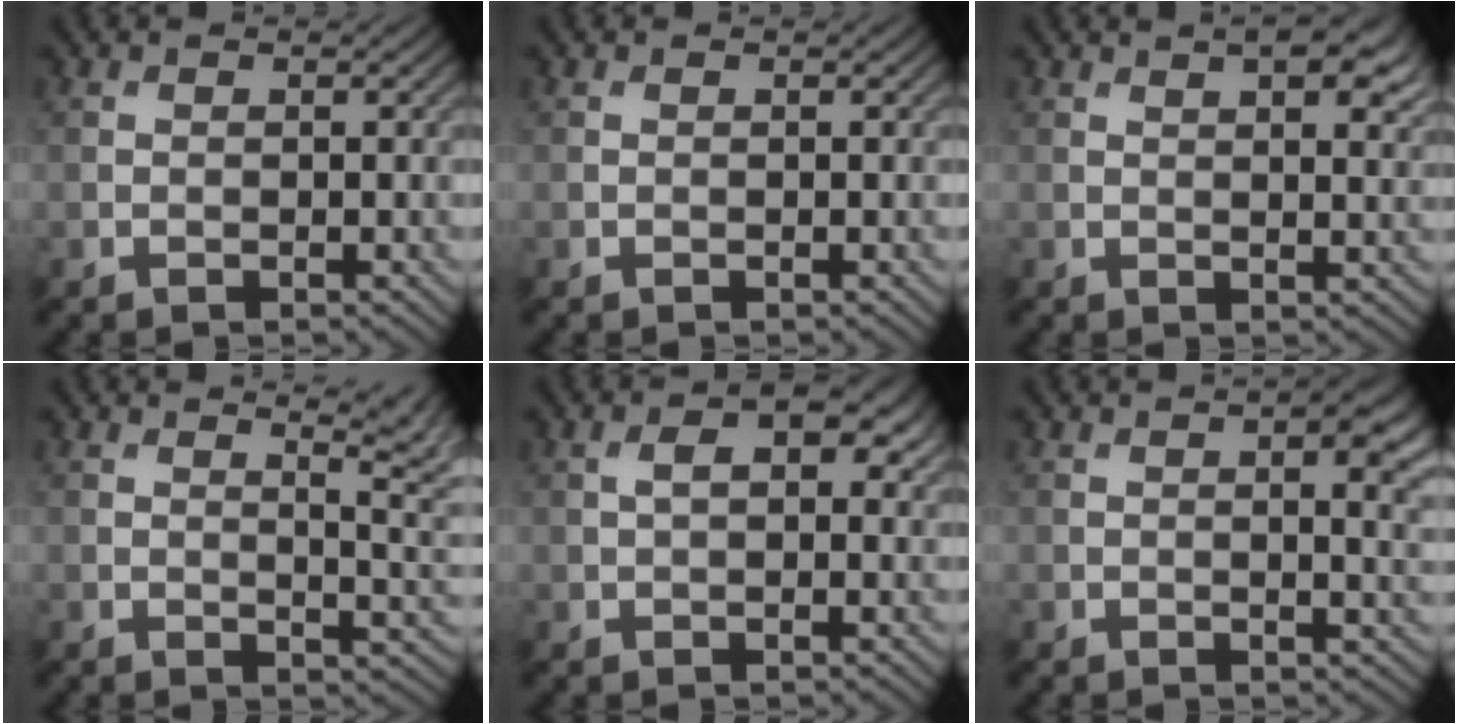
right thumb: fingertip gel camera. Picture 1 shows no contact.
{"total": 0.0}
{"total": 6.3, "force": [3.4, 2.3, 4.8], "torque": [-0.071, 0.005, 0.048]}
{"total": 6.7, "force": [3.3, 2.2, 5.4], "torque": [-0.055, 0.010, 0.043]}
{"total": 4.7, "force": [1.2, 2.5, 3.8], "torque": [-0.065, 0.003, 0.019]}
{"total": 4.9, "force": [1.5, 1.6, 4.3], "torque": [-0.063, -0.001, 0.024]}